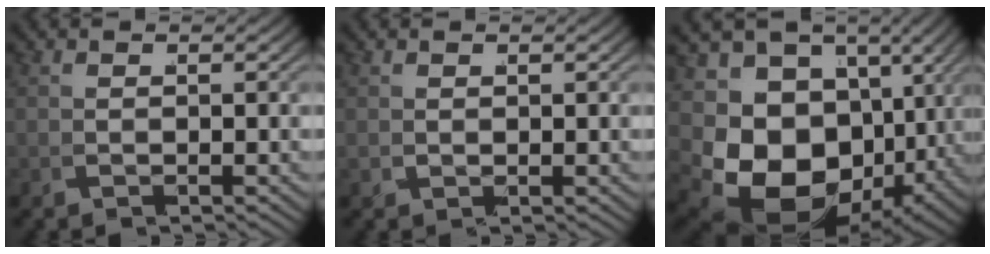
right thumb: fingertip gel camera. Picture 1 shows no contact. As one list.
[{"total": 1.5, "force": [0.5, 1.4, 0.6], "torque": [-0.023, 0.001, 0.011]}, {"total": 17.4, "force": [-1.4, 13.0, 11.5], "torque": [-0.230, -0.080, 0.007]}]